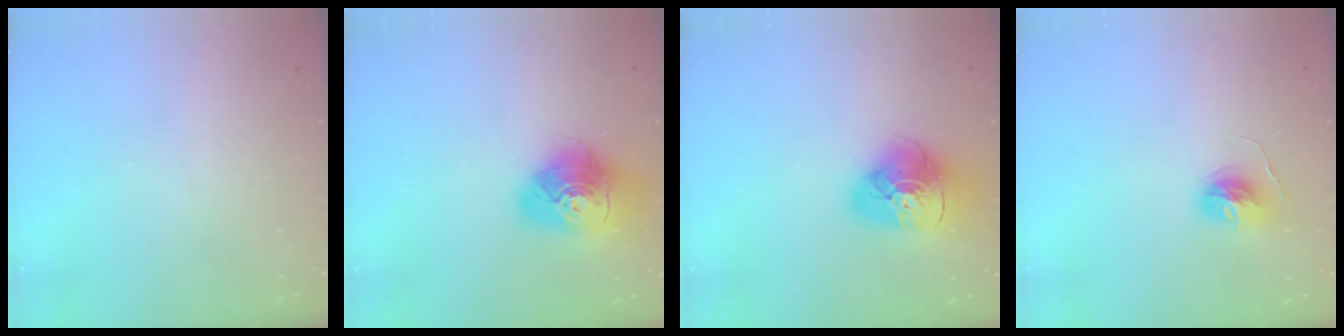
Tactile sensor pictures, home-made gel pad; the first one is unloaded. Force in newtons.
{"total": 17.5, "press": 17.4, "slide": 2.0}
{"total": 13.8, "press": 13.7, "slide": 1.4}
{"total": 6.4, "press": 6.4, "slide": 0.6}